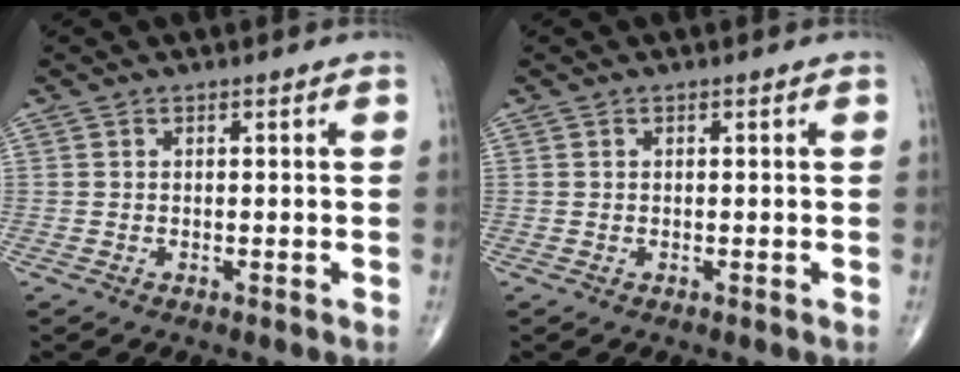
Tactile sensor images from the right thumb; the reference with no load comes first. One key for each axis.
{"total": 0.0}